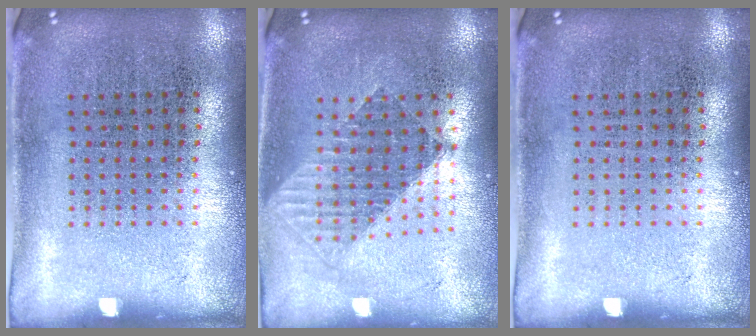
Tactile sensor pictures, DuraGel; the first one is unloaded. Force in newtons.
{"total": 1.5, "press": 1.3, "slide": 0.8}
{"total": 0.0}